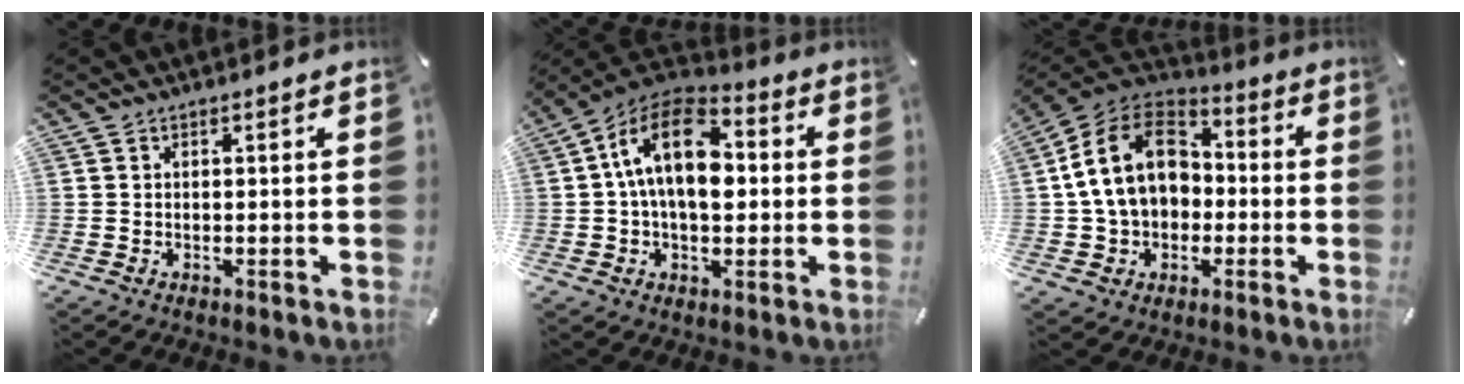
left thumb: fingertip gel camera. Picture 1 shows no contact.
{"total": 16.4, "force": [1.8, 10.2, 12.8], "torque": [-0.233, 0.000, 0.028]}
{"total": 16.5, "force": [0.3, 13.4, 9.6], "torque": [-0.206, 0.022, 0.005]}